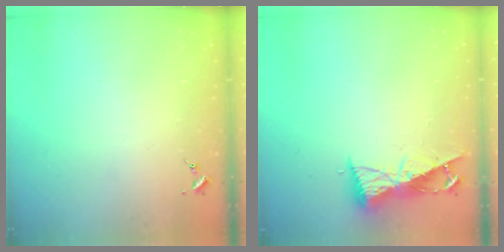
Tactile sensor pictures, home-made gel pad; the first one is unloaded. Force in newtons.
{"total": 8.7, "press": 8.7, "slide": 0.7}